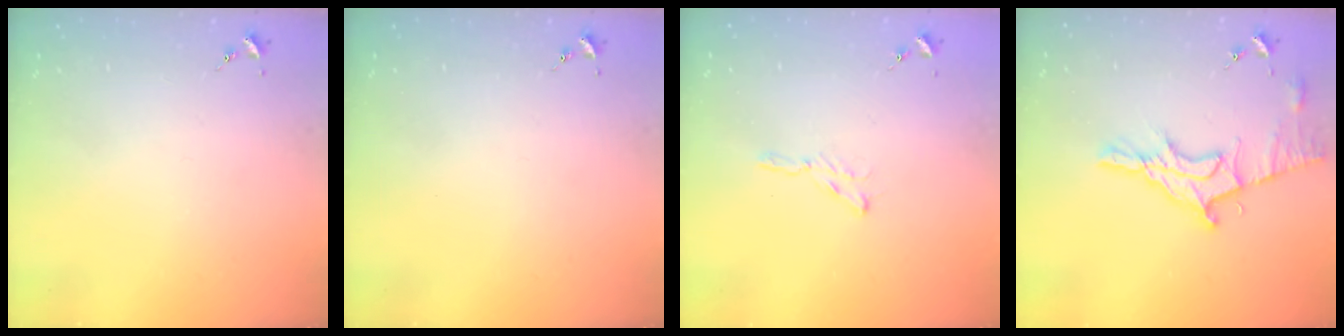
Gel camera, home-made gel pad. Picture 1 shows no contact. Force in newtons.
{"total": 0.0}
{"total": 2.9, "press": 2.9, "slide": 0.3}
{"total": 13.5, "press": 13.4, "slide": 1.3}